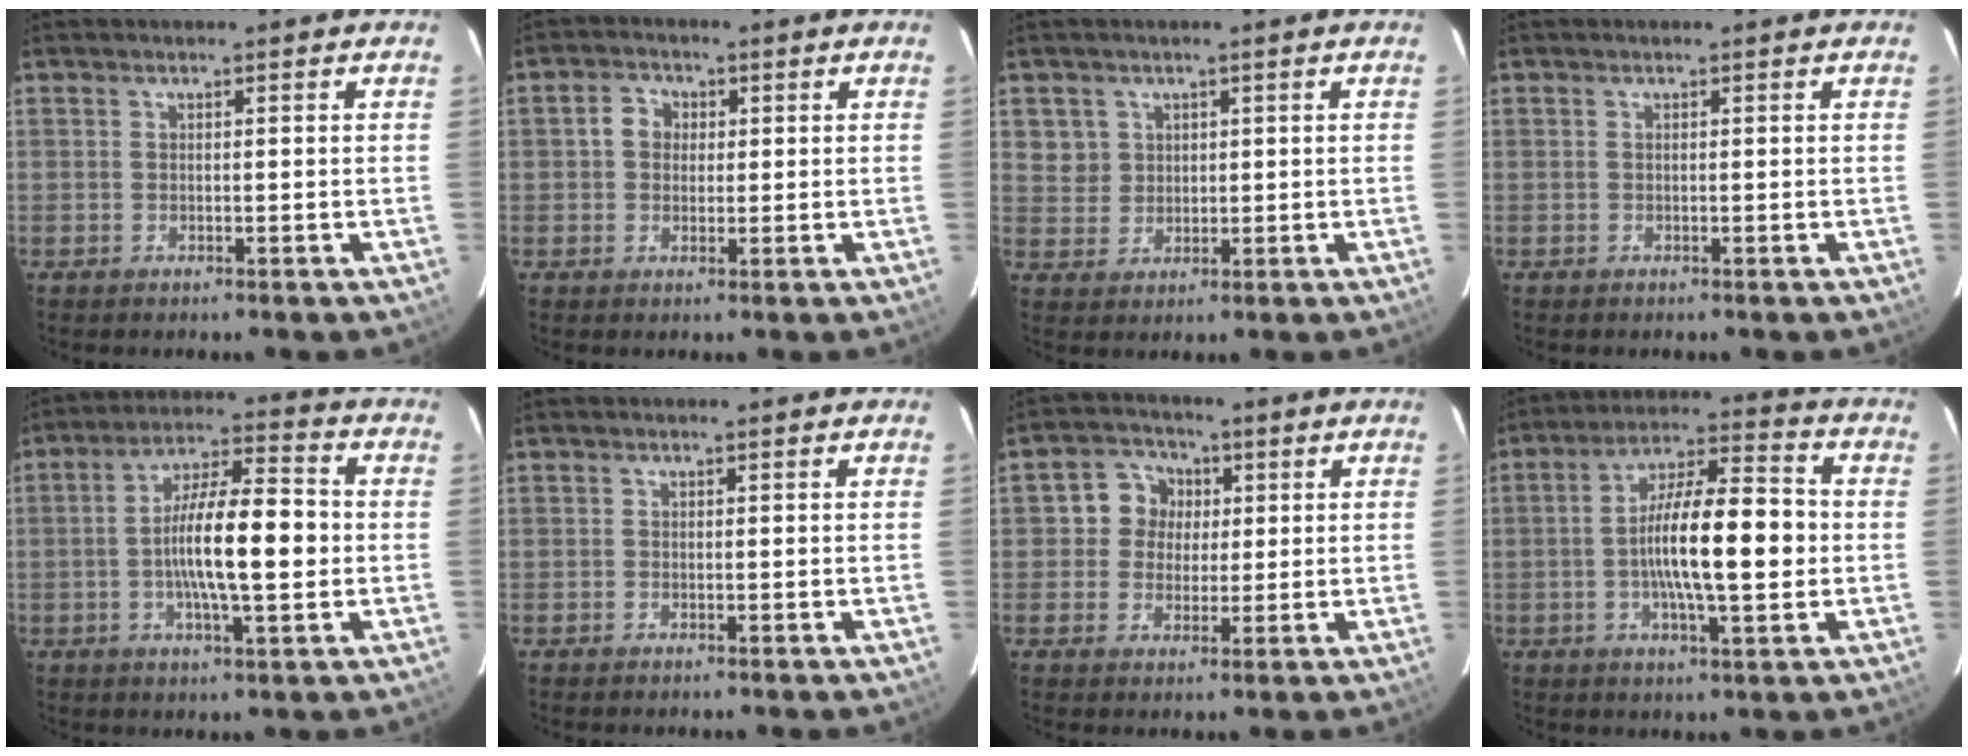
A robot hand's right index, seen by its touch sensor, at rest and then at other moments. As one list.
[{"total": 3.7, "force": [0.4, 3.3, 1.5], "torque": [-0.025, 0.016, 0.004]}, {"total": 4.4, "force": [1.5, 4.1, 0.6], "torque": [0.004, 0.015, 0.035]}, {"total": 0.0}, {"total": 13.1, "force": [-1.2, 3.2, 12.7], "torque": [-0.228, 0.007, -0.024]}, {"total": 0.0}, {"total": 6.2, "force": [0.8, 5.9, 1.6], "torque": [-0.024, 0.022, 0.010]}, {"total": 14.6, "force": [-1.2, 3.7, 14.0], "torque": [-0.246, 0.010, -0.024]}]